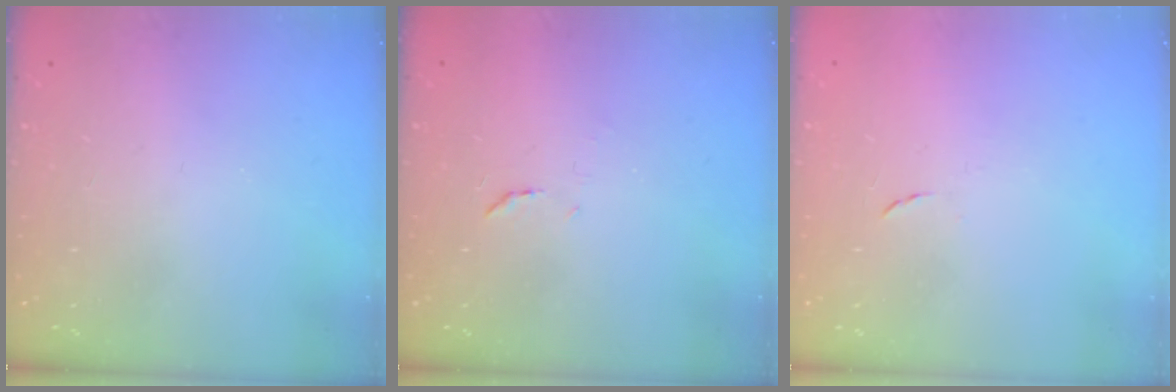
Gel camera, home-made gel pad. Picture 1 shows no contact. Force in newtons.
{"total": 6.3, "press": 6.2, "slide": 0.6}
{"total": 4.2, "press": 4.2, "slide": 0.5}